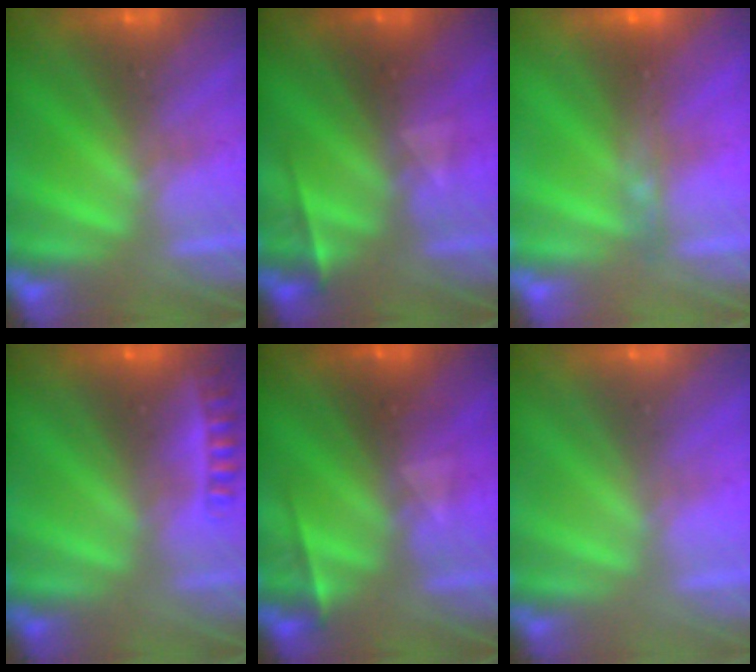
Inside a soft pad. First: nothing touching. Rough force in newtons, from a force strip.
{"total": 2.3}
{"total": 4.4}
{"total": 2.4}
{"total": 2.3}
{"total": 2.9}